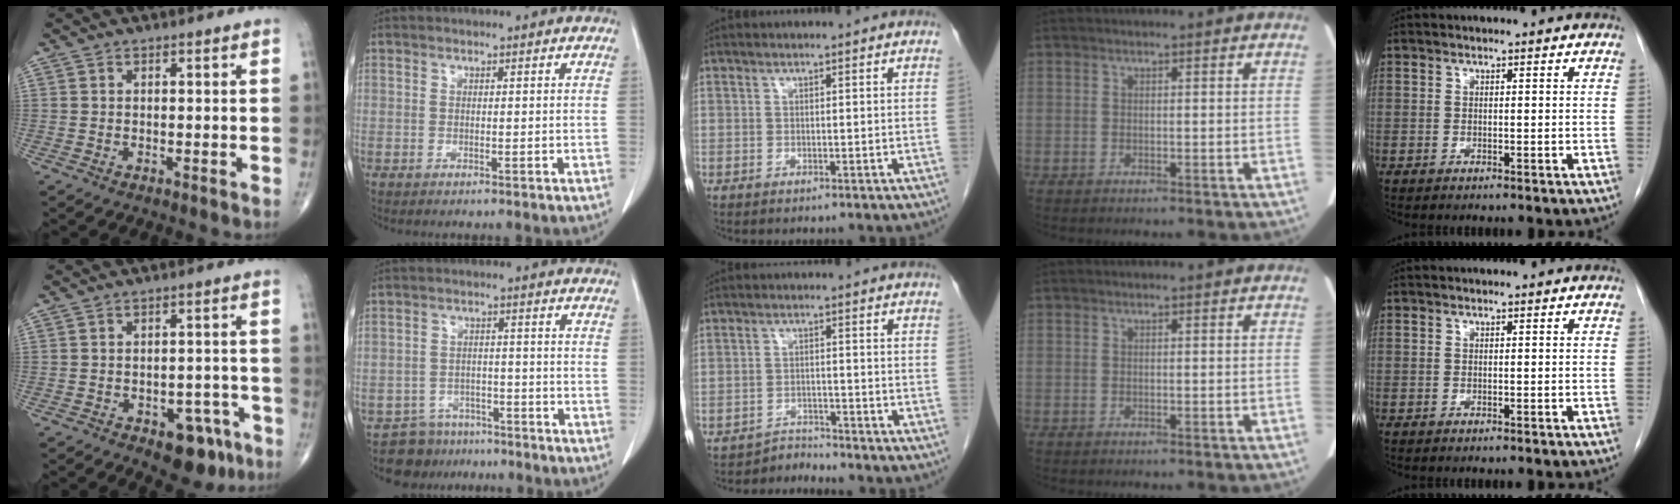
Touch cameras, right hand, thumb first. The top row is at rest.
{"thumb": {"total": 8.6, "force": [-4.9, 4.7, 5.3], "torque": [-0.037, 0.036, -0.056]}, "index": {"total": 6.6, "force": [-5.3, 3.8, -0.7], "torque": [0.021, 0.024, -0.080]}, "middle": {"total": 2.6, "force": [-2.2, -0.2, -1.3], "torque": [0.033, -0.004, -0.037]}}